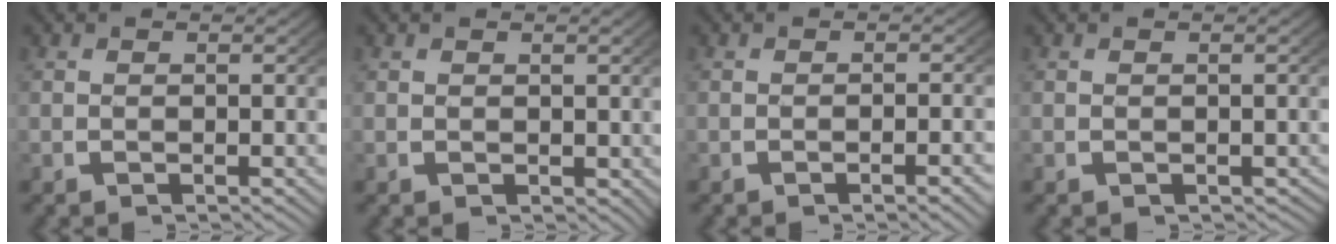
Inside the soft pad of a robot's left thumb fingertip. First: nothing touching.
{"total": 0.8, "force": [0.5, 0.7, 0.2], "torque": [0.005, -0.003, 0.016]}
{"total": 1.6, "force": [-0.9, 0.1, 1.3], "torque": [-0.020, 0.008, -0.016]}
{"total": 0.6, "force": [-0.3, 0.5, 0.2], "torque": [0.003, -0.003, 0.001]}